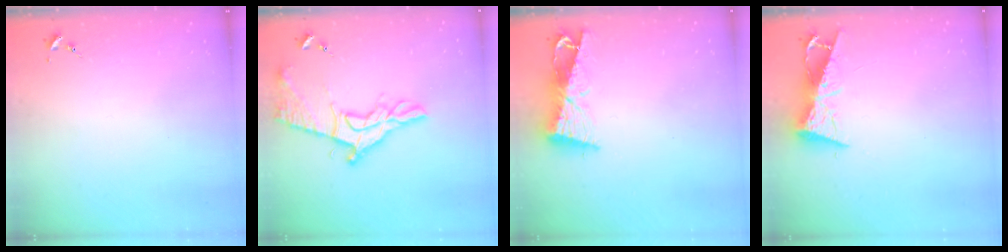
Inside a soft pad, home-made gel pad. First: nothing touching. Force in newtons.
{"total": 16.7, "press": 16.7, "slide": 0.7}
{"total": 9.5, "press": 9.4, "slide": 0.8}
{"total": 8.9, "press": 8.9, "slide": 0.5}